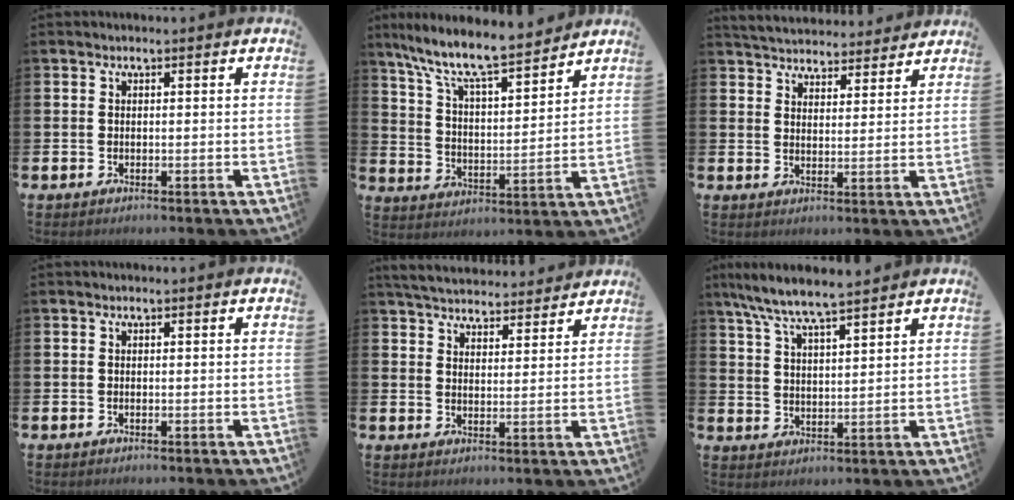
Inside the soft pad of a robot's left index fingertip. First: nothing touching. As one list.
[{"total": 9.6, "force": [8.8, 1.1, 3.6], "torque": [-0.099, -0.068, 0.148]}, {"total": 4.6, "force": [4.5, 0.9, -0.4], "torque": [-0.010, -0.033, 0.080]}, {"total": 0.0}, {"total": 5.1, "force": [5.0, 0.9, 0.3], "torque": [-0.024, -0.033, 0.089]}, {"total": 6.7, "force": [6.3, 0.1, 2.2], "torque": [-0.063, -0.030, 0.112]}]